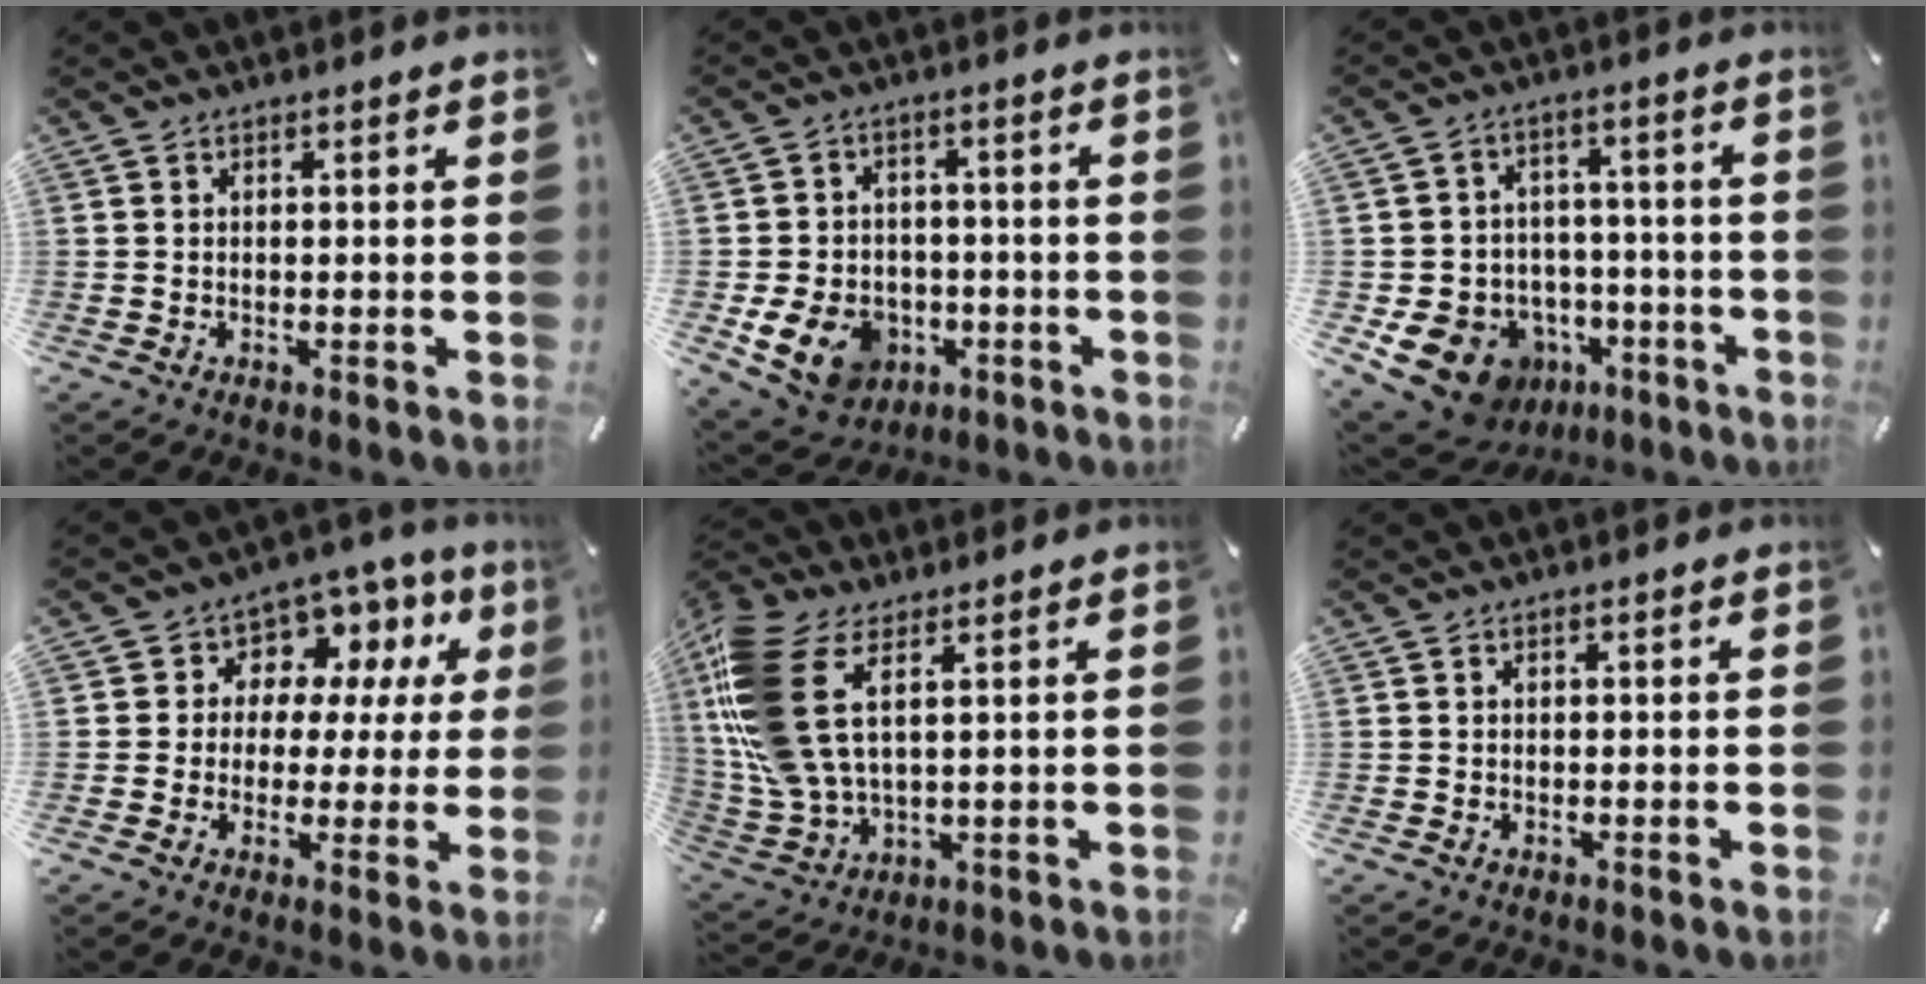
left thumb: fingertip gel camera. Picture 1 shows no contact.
{"total": 11.3, "force": [-4.1, 8.9, 5.8], "torque": [-0.119, 0.021, -0.071]}
{"total": 13.7, "force": [-6.2, 11.1, 5.1], "torque": [-0.096, 0.035, -0.095]}
{"total": 8.5, "force": [3.0, 7.6, 2.6], "torque": [-0.049, -0.021, 0.055]}
{"total": 13.5, "force": [4.8, 6.9, 10.5], "torque": [-0.259, -0.029, 0.084]}
{"total": 0.0}